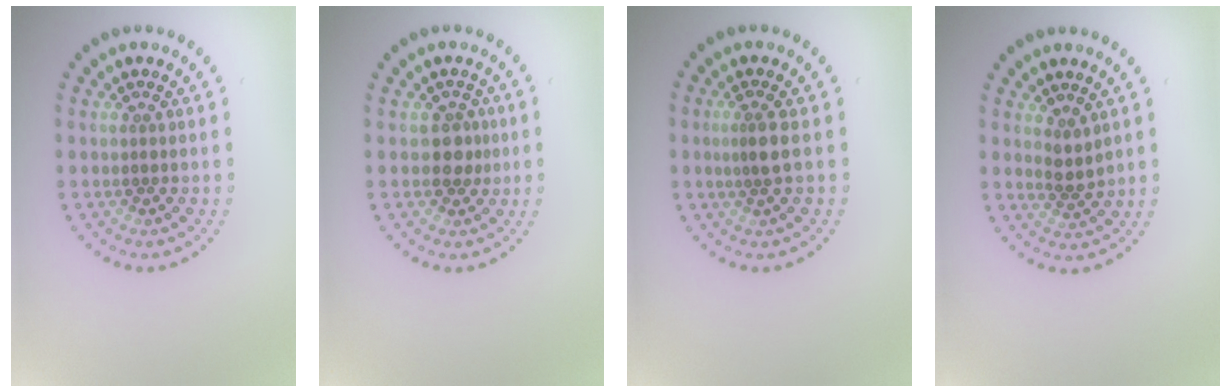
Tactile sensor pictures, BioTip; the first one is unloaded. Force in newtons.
{"total": 2.0, "press": 1.7, "slide": 1.0}
{"total": 1.5, "press": 1.2, "slide": 0.9}
{"total": 1.8, "press": 1.5, "slide": 1.1}